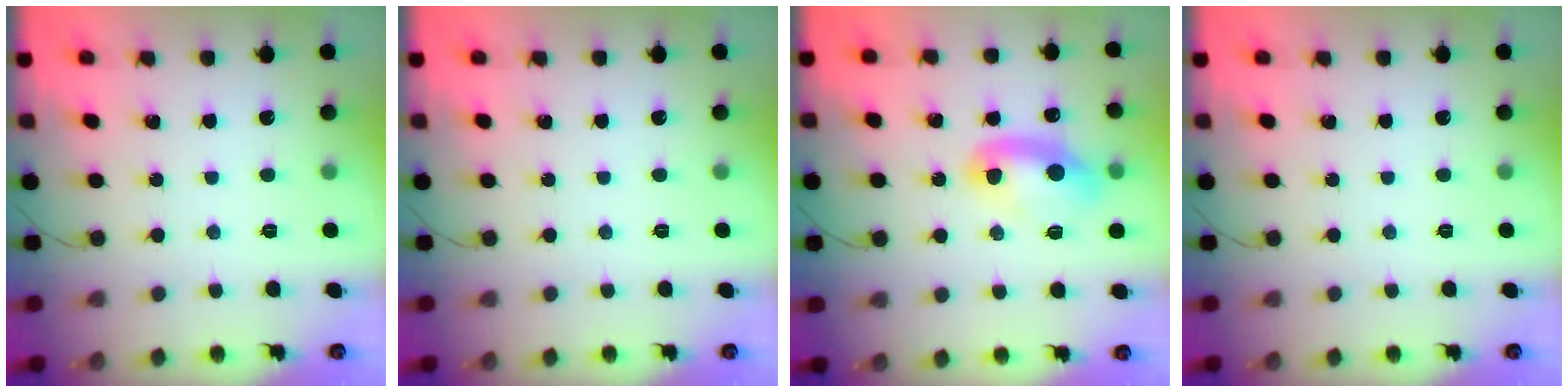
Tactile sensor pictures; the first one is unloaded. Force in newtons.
{"total": 0.0}
{"total": 9.9, "press": 9.8, "slide": 1.0}
{"total": 0.0}